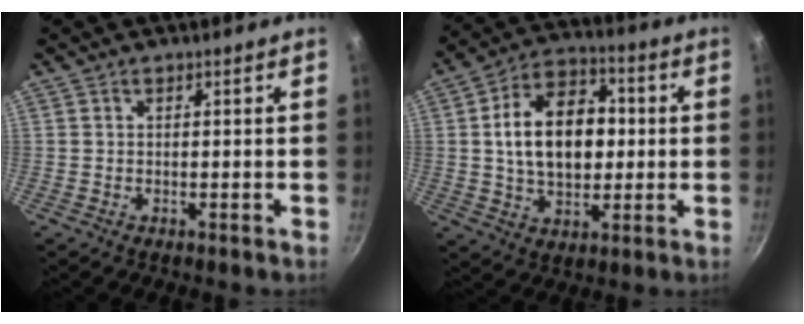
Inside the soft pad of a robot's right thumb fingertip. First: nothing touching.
{"total": 16.7, "force": [1.2, 11.0, 12.4], "torque": [-0.169, 0.020, 0.013]}